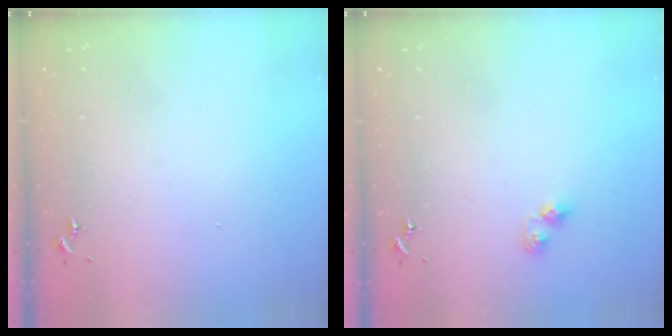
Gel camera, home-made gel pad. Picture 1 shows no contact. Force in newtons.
{"total": 5.8, "press": 5.8, "slide": 0.7}